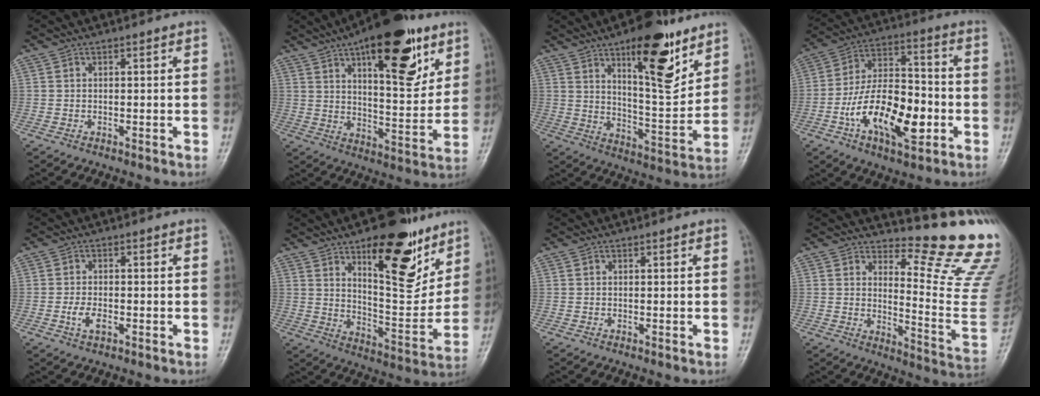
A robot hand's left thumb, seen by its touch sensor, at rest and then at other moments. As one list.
[{"total": 21.6, "force": [11.0, 8.6, 16.5], "torque": [-0.203, -0.041, 0.167]}, {"total": 17.2, "force": [9.7, 6.0, 12.9], "torque": [-0.152, -0.061, 0.152]}, {"total": 18.3, "force": [-5.2, 9.3, 14.8], "torque": [-0.239, 0.031, -0.091]}, {"total": 3.6, "force": [-1.4, 2.0, 2.7], "torque": [-0.052, 0.008, -0.026]}, {"total": 20.4, "force": [11.3, 8.3, 14.9], "torque": [-0.161, -0.072, 0.179]}, {"total": 0.0}, {"total": 15.2, "force": [12.6, 2.6, 8.0], "torque": [-0.068, -0.163, 0.157]}]